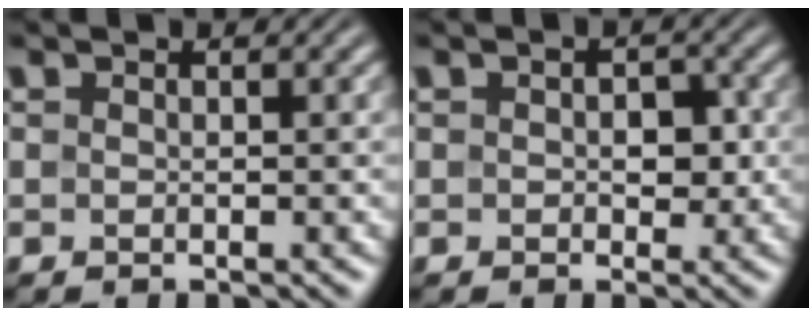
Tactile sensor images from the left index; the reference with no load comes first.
{"total": 2.1, "force": [0.1, 1.4, 1.6], "torque": [-0.023, 0.000, -0.001]}